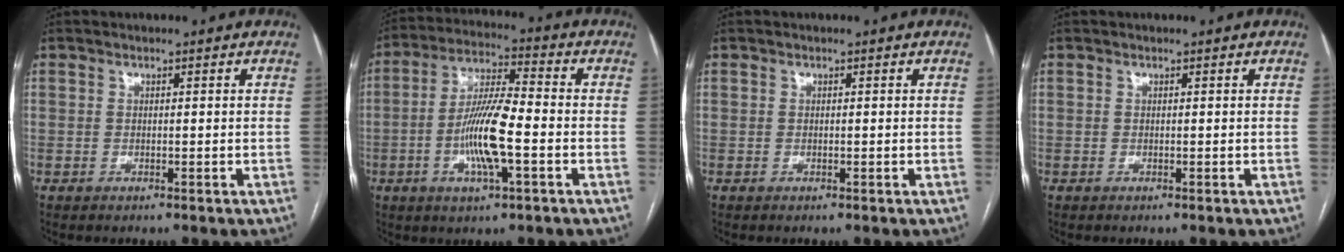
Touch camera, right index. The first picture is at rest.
{"total": 11.4, "force": [-2.9, 1.8, 10.8], "torque": [-0.213, 0.002, -0.055]}
{"total": 0.0}
{"total": 0.0}